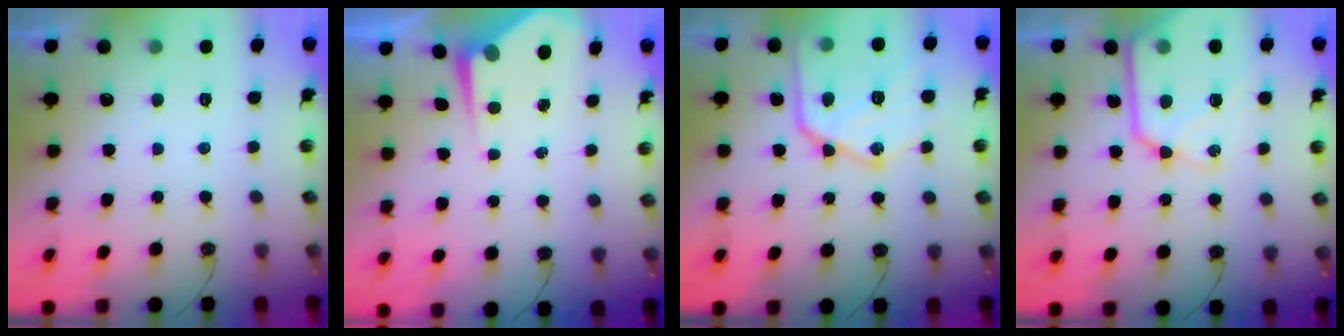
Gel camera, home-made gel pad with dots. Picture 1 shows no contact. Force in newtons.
{"total": 4.7, "press": 4.7, "slide": 0.8}
{"total": 21.5, "press": 21.4, "slide": 1.5}
{"total": 15.6, "press": 15.6, "slide": 0.9}